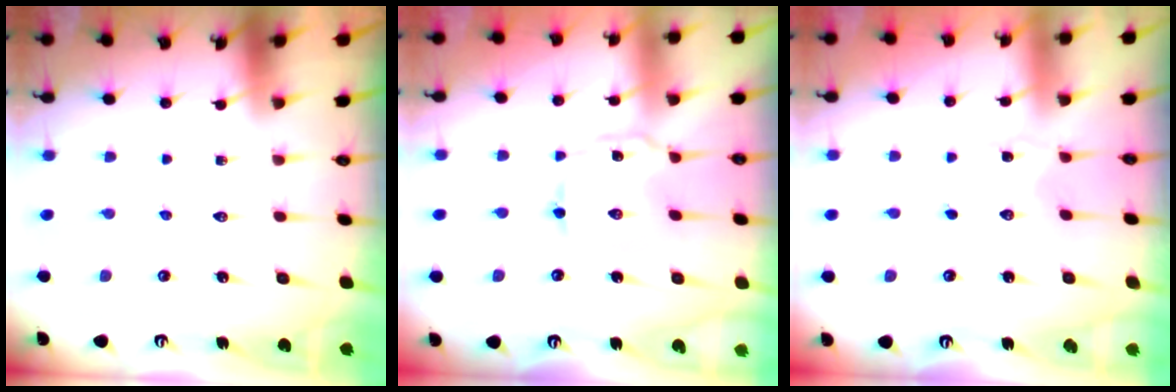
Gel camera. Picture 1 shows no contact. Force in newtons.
{"total": 2.3, "press": 2.3, "slide": 0.2}
{"total": 0.8, "press": 0.8, "slide": 0.1}